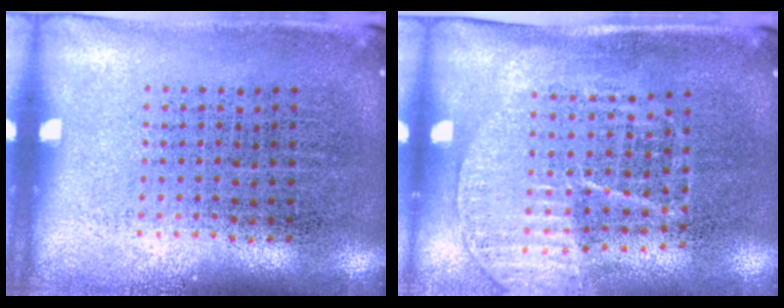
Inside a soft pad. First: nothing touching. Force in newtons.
{"total": 1.5, "press": 1.3, "slide": 0.8}